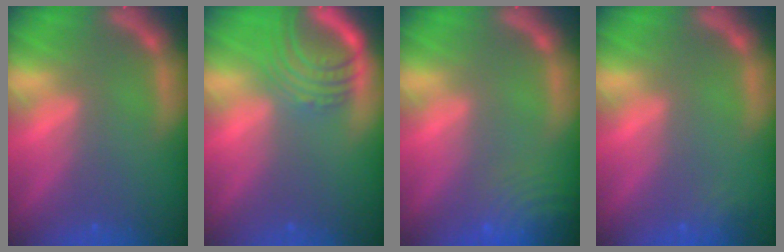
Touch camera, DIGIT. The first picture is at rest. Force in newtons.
{"total": 6.5}
{"total": 9.0}
{"total": 1.4}